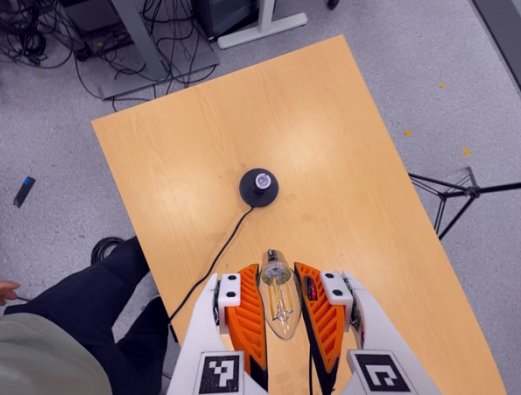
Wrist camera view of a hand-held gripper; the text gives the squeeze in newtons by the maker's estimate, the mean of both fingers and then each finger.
{"total": 22.8, "left": 24.9, "right": 20.7}